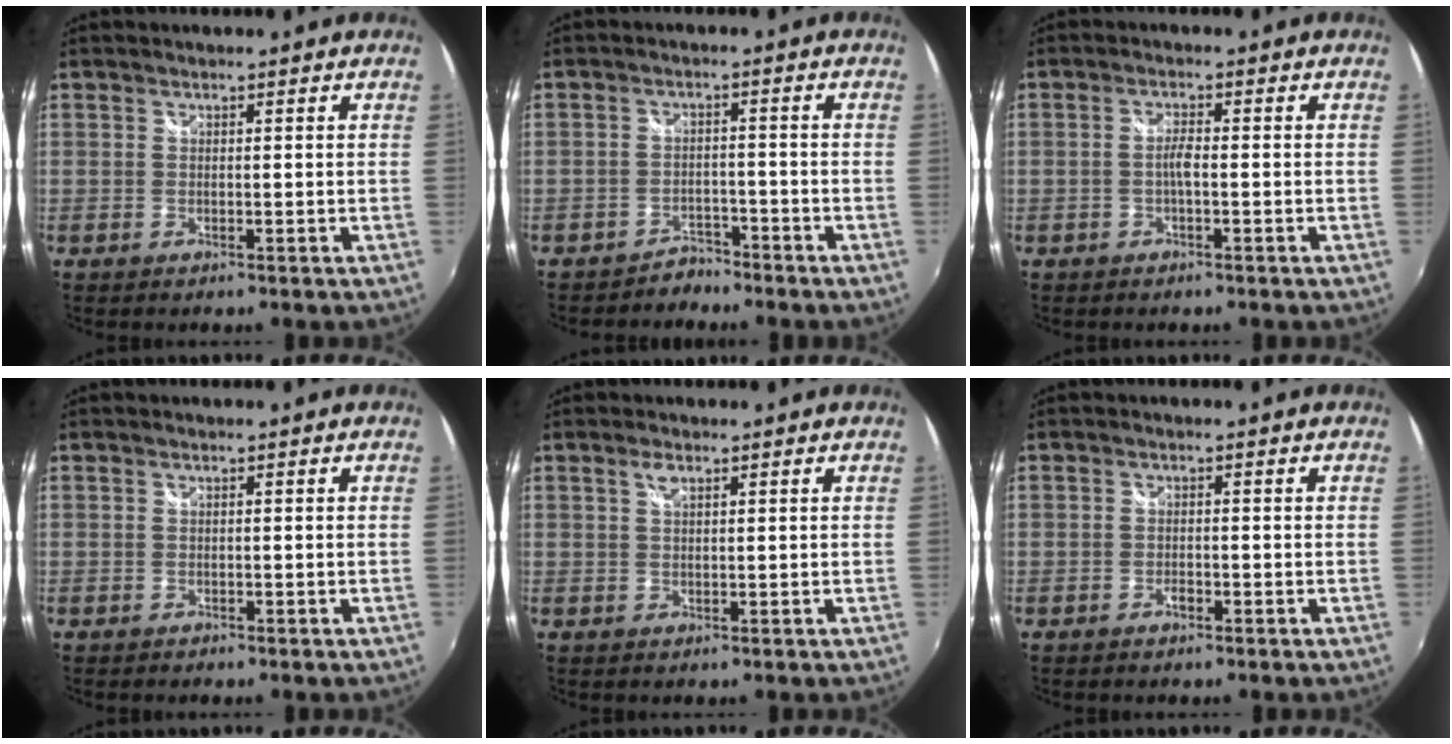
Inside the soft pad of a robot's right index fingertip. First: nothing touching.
{"total": 3.6, "force": [-3.3, 1.5, -0.1], "torque": [-0.002, 0.006, -0.055]}
{"total": 2.0, "force": [-0.6, 0.2, 1.9], "torque": [-0.037, 0.003, -0.013]}
{"total": 0.5, "force": [-0.4, 0.3, 0.0], "torque": [-0.002, -0.001, -0.007]}
{"total": 1.6, "force": [0.8, 0.6, 1.2], "torque": [-0.023, 0.003, 0.014]}
{"total": 1.3, "force": [-0.9, 0.7, 0.6], "torque": [-0.012, -0.001, -0.015]}